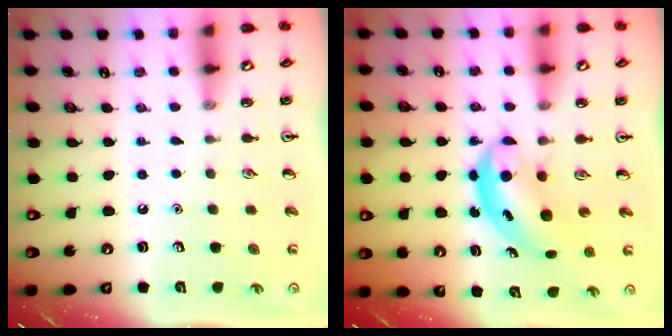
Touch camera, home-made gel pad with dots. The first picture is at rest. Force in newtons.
{"total": 5.1, "press": 5.1, "slide": 0.6}